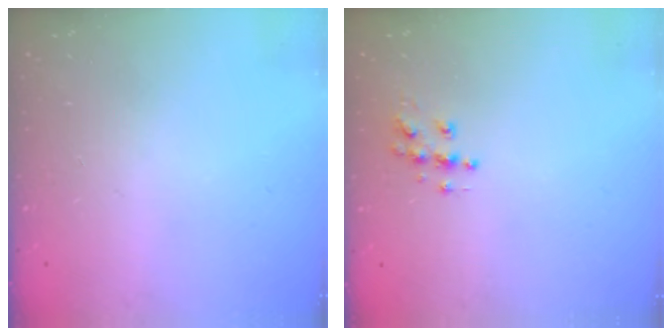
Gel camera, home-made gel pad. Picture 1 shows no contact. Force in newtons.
{"total": 6.1, "press": 6.1, "slide": 0.3}